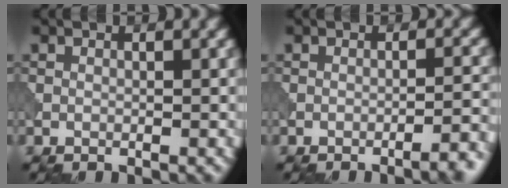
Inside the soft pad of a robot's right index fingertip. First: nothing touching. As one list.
[{"total": 3.4, "force": [-2.3, 0.6, 2.4], "torque": [-0.026, 0.015, -0.041]}]